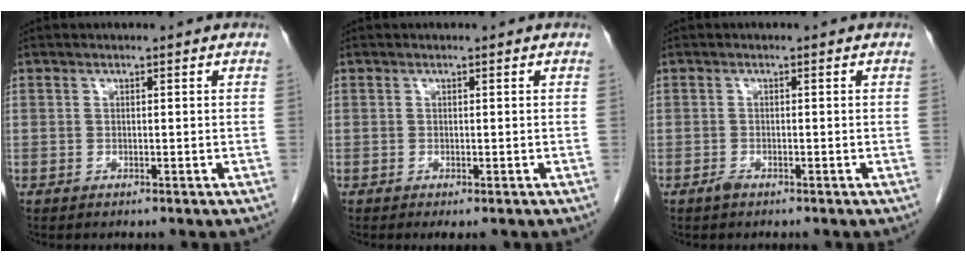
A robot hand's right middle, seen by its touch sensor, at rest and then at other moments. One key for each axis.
{"total": 1.3, "fx": -0.8, "fy": 0.2, "fz": 1.0, "tx": -0.012, "ty": -0.007, "tz": -0.009}
{"total": 0.9, "fx": -0.7, "fy": 0.3, "fz": 0.4, "tx": -0.010, "ty": 0.000, "tz": -0.011}